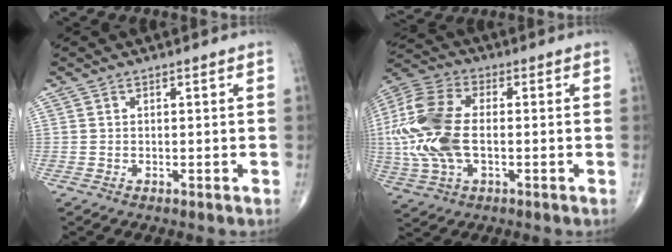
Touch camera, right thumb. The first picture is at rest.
{"total": 17.7, "force": [-0.8, 9.9, 14.6], "torque": [-0.347, 0.007, -0.016]}